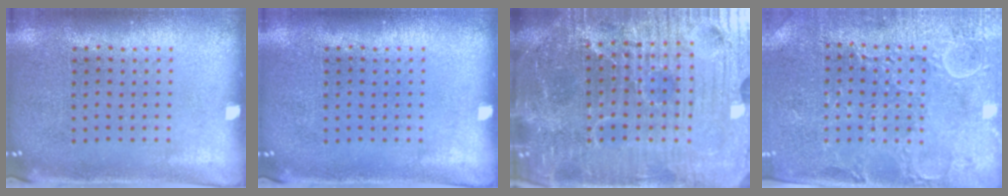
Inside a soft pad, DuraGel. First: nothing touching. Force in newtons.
{"total": 0.0}
{"total": 7.3, "press": 6.6, "slide": 3.1}
{"total": 3.2, "press": 3.2, "slide": 0.5}